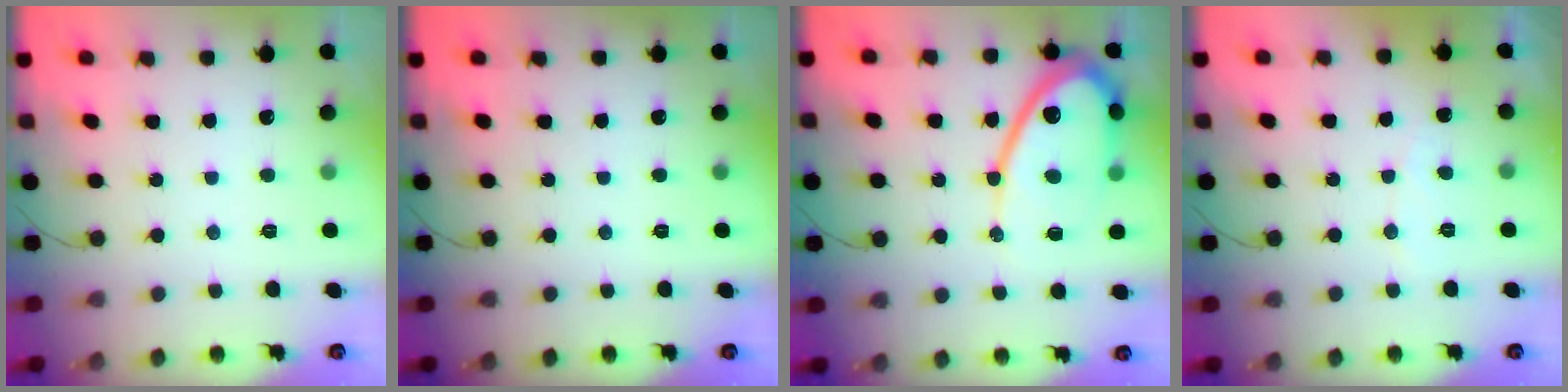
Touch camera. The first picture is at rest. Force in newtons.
{"total": 0.0}
{"total": 14.5, "press": 14.4, "slide": 1.4}
{"total": 3.9, "press": 3.9, "slide": 0.2}